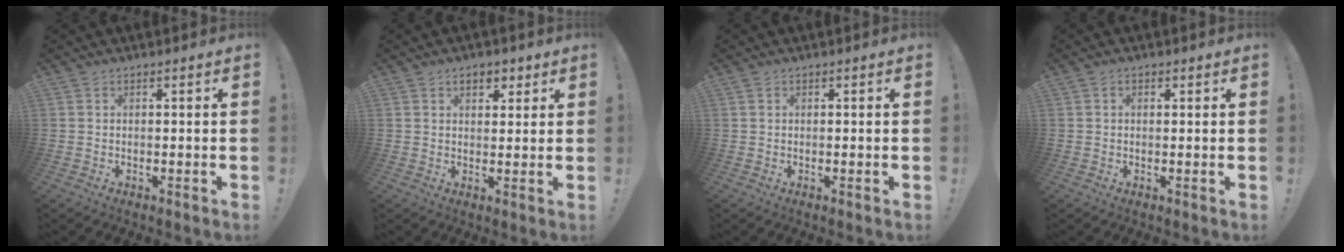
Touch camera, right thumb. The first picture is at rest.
{"total": 4.6, "force": [2.3, 3.0, 2.6], "torque": [-0.034, 0.000, 0.039]}
{"total": 0.0}
{"total": 0.9, "force": [0.2, 0.7, 0.5], "torque": [-0.006, 0.002, 0.002]}